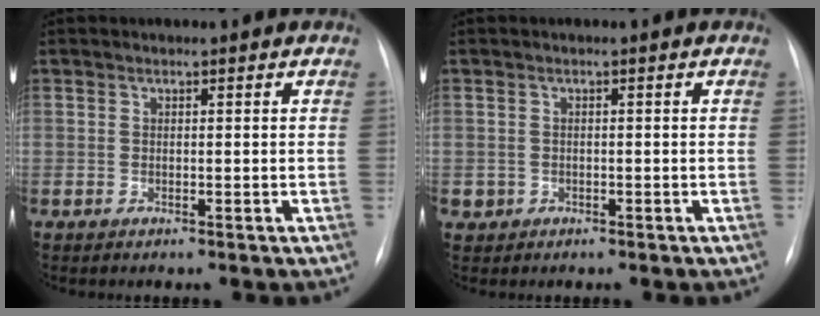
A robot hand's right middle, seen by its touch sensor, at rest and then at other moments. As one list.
[{"total": 1.3, "force": [-0.4, 1.2, 0.1], "torque": [-0.002, 0.005, -0.004]}]